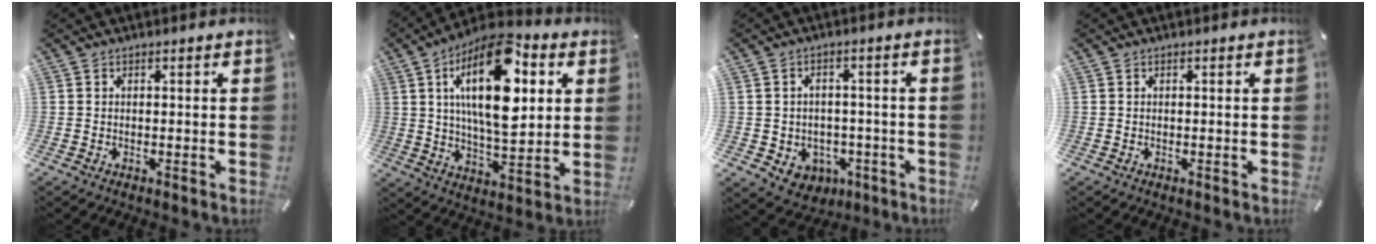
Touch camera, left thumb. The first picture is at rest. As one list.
[{"total": 22.4, "force": [7.2, 10.7, 18.3], "torque": [-0.320, -0.024, 0.108]}, {"total": 5.3, "force": [-0.6, 5.0, 1.5], "torque": [-0.029, 0.004, -0.008]}, {"total": 0.0}]